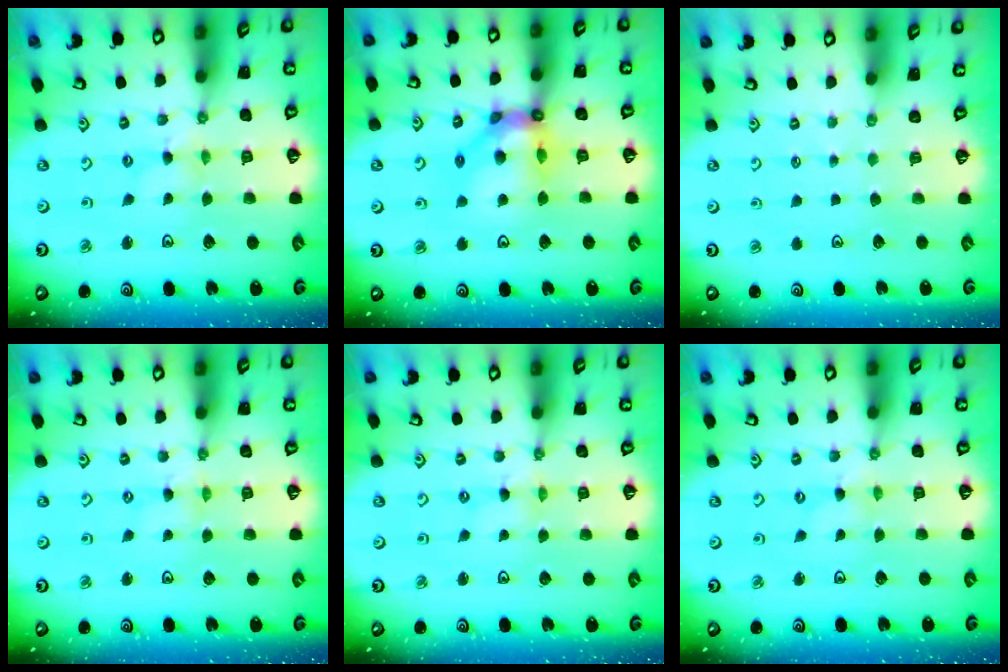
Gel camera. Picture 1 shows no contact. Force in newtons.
{"total": 12.2, "press": 12.1, "slide": 1.8}
{"total": 0.6, "press": 0.6, "slide": 0.1}
{"total": 0.7, "press": 0.7, "slide": 0.2}
{"total": 0.0}
{"total": 0.0}